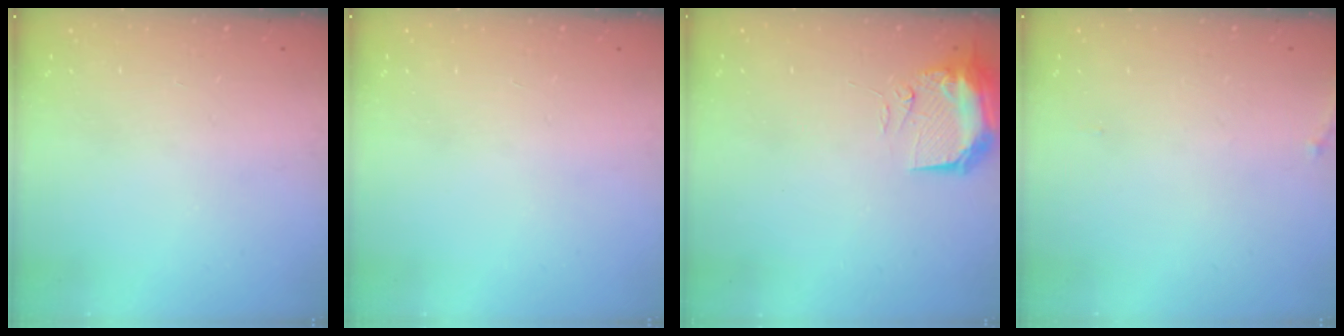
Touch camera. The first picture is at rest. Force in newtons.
{"total": 0.0}
{"total": 14.8, "press": 11.3, "slide": 9.5}
{"total": 5.2, "press": 4.9, "slide": 1.8}